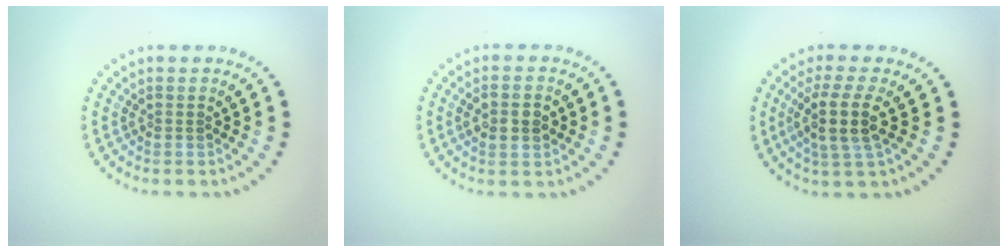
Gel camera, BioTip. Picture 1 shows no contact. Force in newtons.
{"total": 2.5, "press": 2.4, "slide": 0.4}
{"total": 4.0, "press": 3.3, "slide": 2.2}